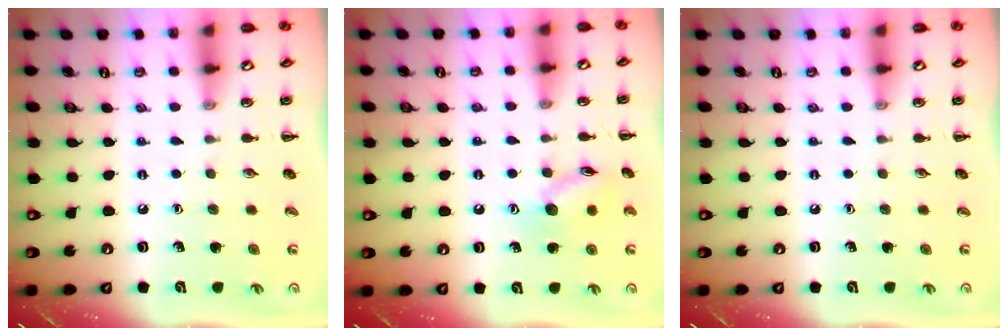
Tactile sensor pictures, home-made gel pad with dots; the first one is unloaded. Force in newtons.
{"total": 9.8, "press": 9.8, "slide": 0.5}
{"total": 0.0}